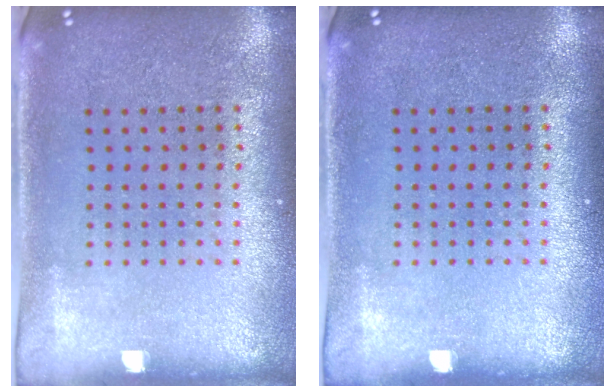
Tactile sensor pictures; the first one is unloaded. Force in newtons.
{"total": 0.0}